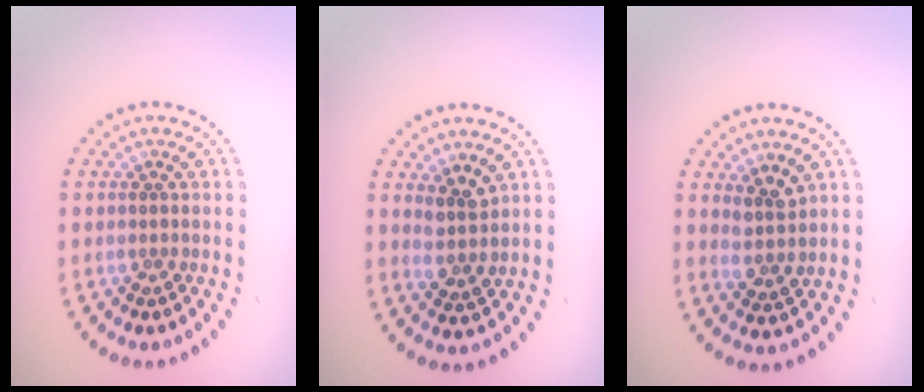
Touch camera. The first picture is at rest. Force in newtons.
{"total": 2.2, "press": 1.8, "slide": 1.2}
{"total": 2.2, "press": 1.8, "slide": 1.2}